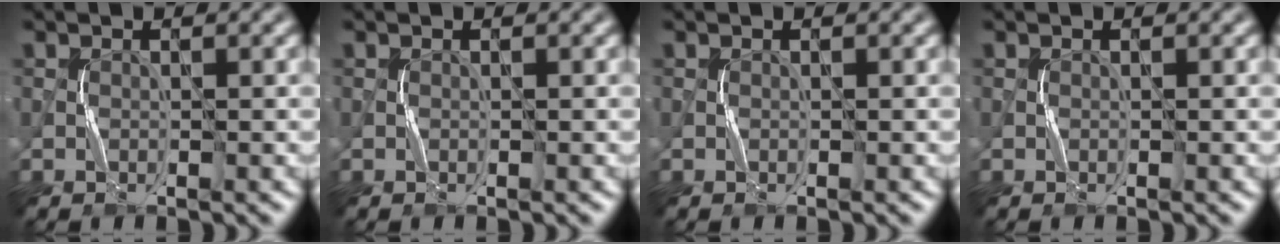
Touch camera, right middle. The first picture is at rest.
{"total": 0.0}
{"total": 0.0}
{"total": 0.0}